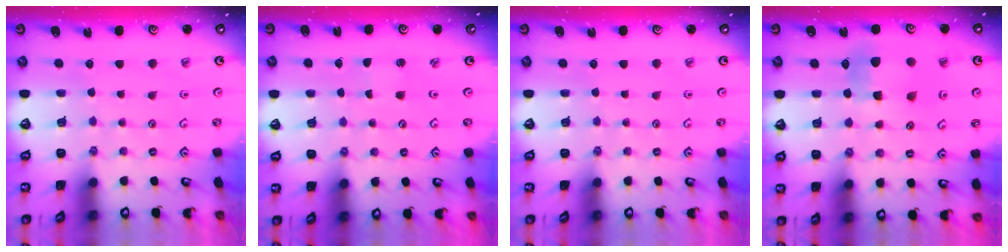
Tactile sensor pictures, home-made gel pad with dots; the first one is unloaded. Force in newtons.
{"total": 0.0}
{"total": 0.0}
{"total": 8.8, "press": 8.7, "slide": 0.6}